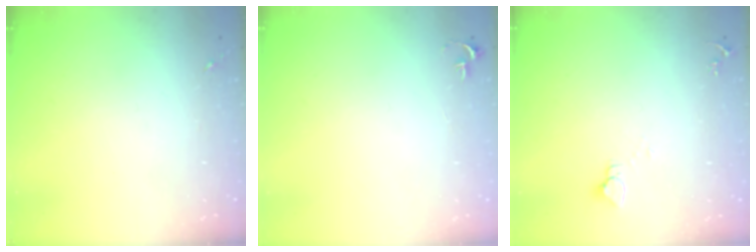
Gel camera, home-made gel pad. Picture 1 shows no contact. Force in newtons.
{"total": 2.7, "press": 2.7, "slide": 0.3}
{"total": 2.7, "press": 2.7, "slide": 0.1}